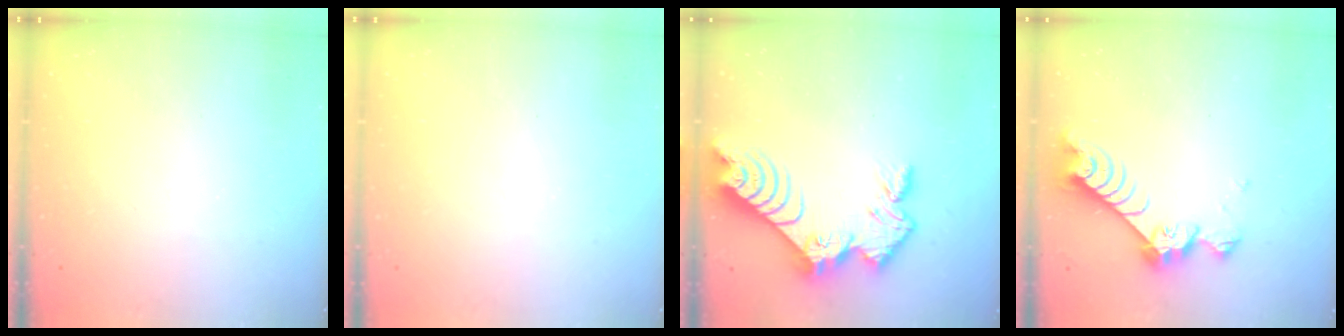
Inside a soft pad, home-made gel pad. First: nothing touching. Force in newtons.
{"total": 0.0}
{"total": 12.8, "press": 12.8, "slide": 1.0}
{"total": 8.8, "press": 8.8, "slide": 0.8}